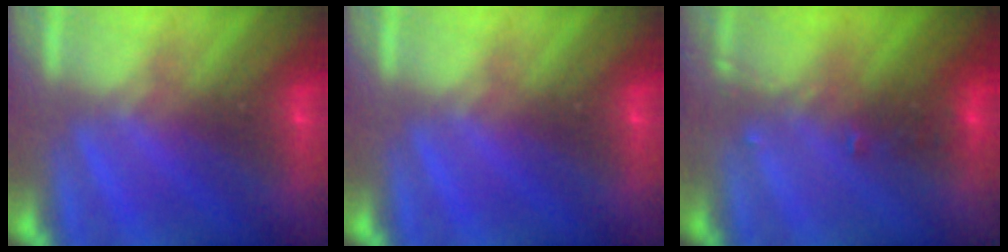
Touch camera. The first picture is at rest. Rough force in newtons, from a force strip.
{"total": 0.0}
{"total": 2.7}